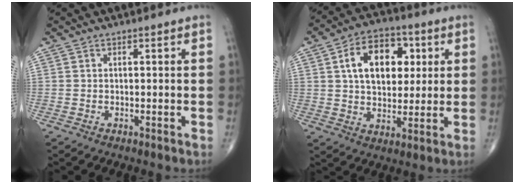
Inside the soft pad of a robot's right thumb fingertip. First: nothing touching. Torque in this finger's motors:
{"motor_torque": [-0.37, 0.83, 0.59, 0.34, 0.09]}